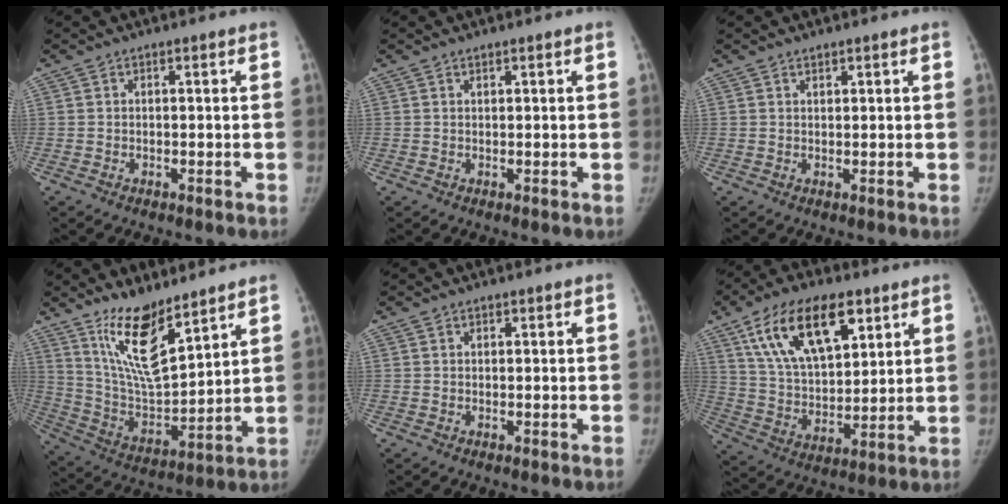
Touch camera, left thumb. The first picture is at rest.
{"total": 0.7, "force": [0.6, 0.3, 0.3], "torque": [-0.001, -0.003, 0.009]}
{"total": 1.1, "force": [0.9, 0.5, 0.4], "torque": [-0.001, -0.006, 0.013]}
{"total": 15.2, "force": [10.4, 4.8, 10.0], "torque": [-0.155, -0.073, 0.208]}
{"total": 0.7, "force": [0.5, 0.5, 0.2], "torque": [0.002, -0.002, 0.005]}
{"total": 19.5, "force": [9.9, 9.6, 13.8], "torque": [-0.207, -0.029, 0.183]}